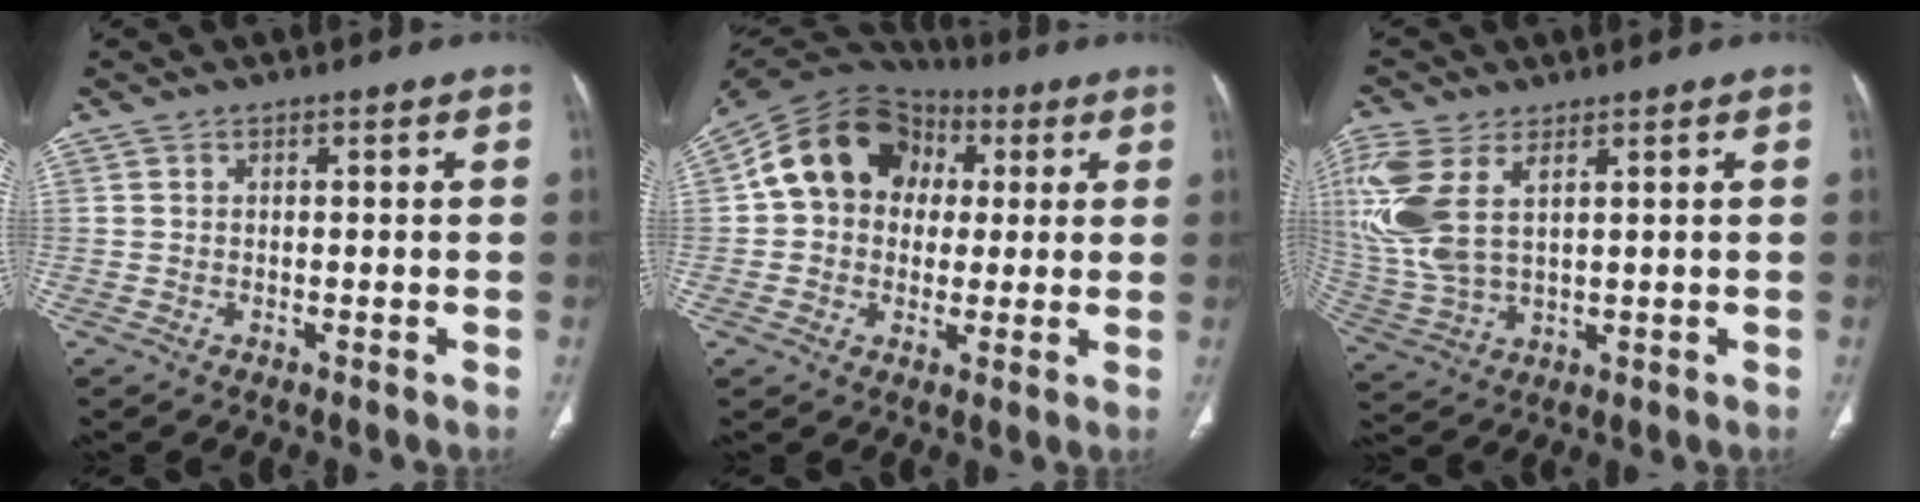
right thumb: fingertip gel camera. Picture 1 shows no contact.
{"total": 15.6, "force": [2.8, 12.9, 8.5], "torque": [-0.127, 0.029, 0.039]}
{"total": 14.5, "force": [4.8, 7.6, 11.4], "torque": [-0.287, -0.005, 0.109]}